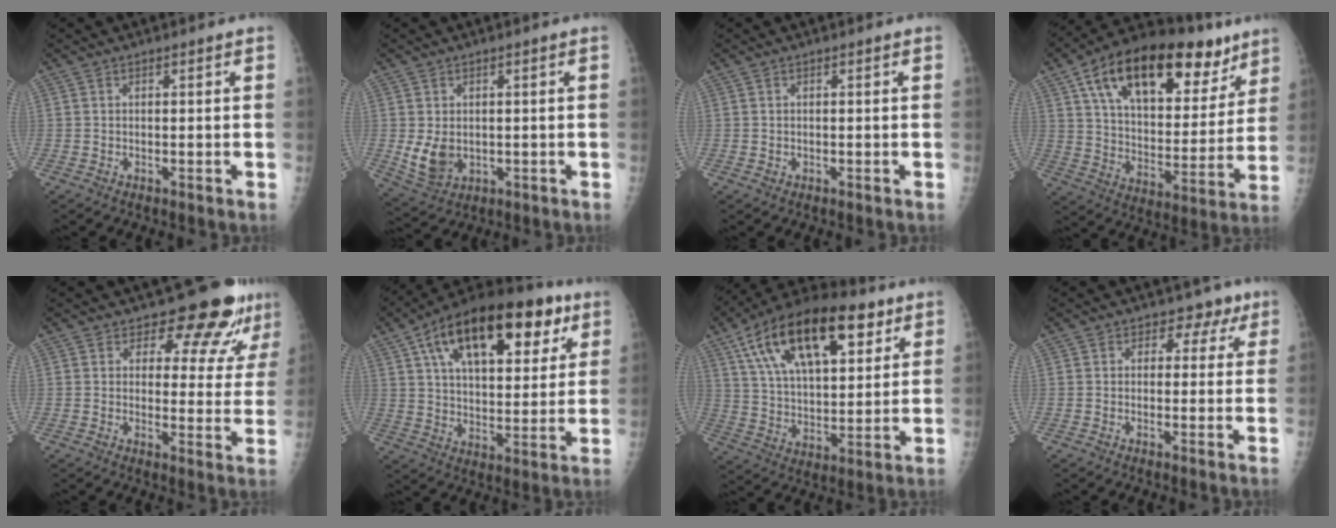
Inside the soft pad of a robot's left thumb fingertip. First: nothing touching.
{"total": 6.3, "force": [-0.3, 4.8, 4.2], "torque": [-0.066, -0.009, 0.012]}
{"total": 0.6, "force": [-0.1, 0.6, 0.2], "torque": [0.000, 0.001, -0.001]}
{"total": 27.8, "force": [15.3, 13.9, 18.6], "torque": [-0.255, -0.012, 0.246]}
{"total": 11.4, "force": [9.2, 4.8, 4.5], "torque": [-0.016, -0.066, 0.102]}
{"total": 25.2, "force": [12.0, 12.5, 18.3], "torque": [-0.258, -0.001, 0.190]}
{"total": 24.8, "force": [12.2, 11.9, 18.1], "torque": [-0.283, -0.011, 0.205]}
{"total": 5.0, "force": [2.5, 4.0, 1.4], "torque": [0.022, -0.002, 0.024]}